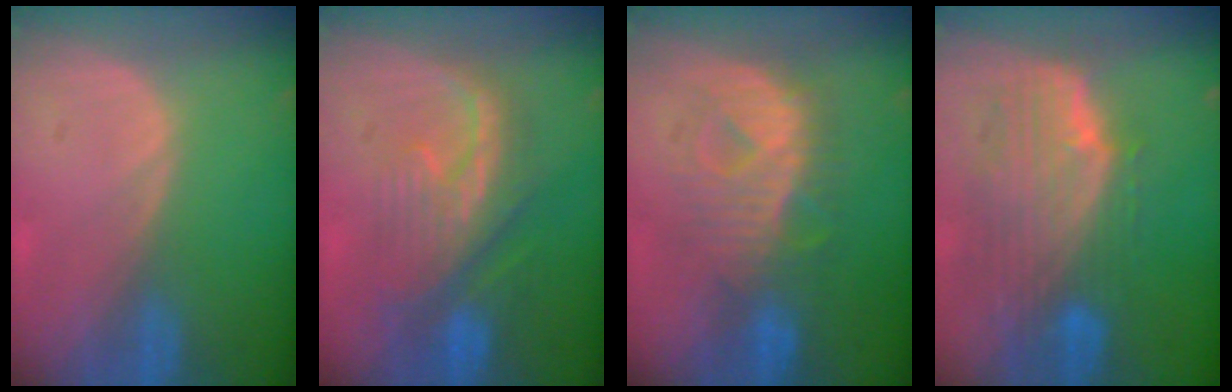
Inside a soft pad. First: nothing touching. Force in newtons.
{"total": 8.4, "press": 8.3, "slide": 1.4}
{"total": 8.4, "press": 8.4, "slide": 0.1}
{"total": 10.1, "press": 8.9, "slide": 4.6}